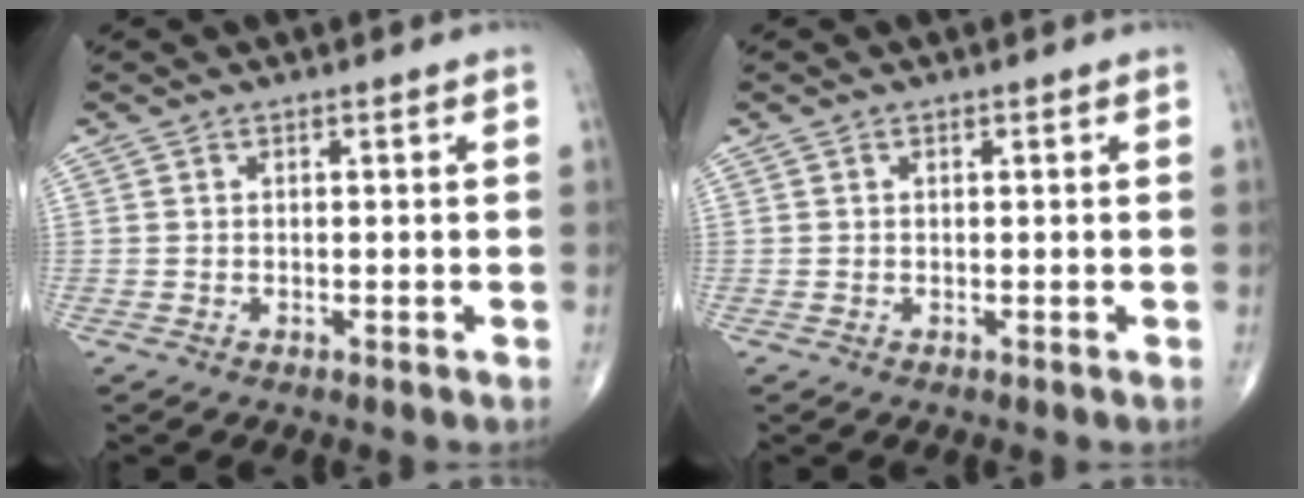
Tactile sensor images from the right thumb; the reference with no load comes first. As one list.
[{"total": 0.0}]